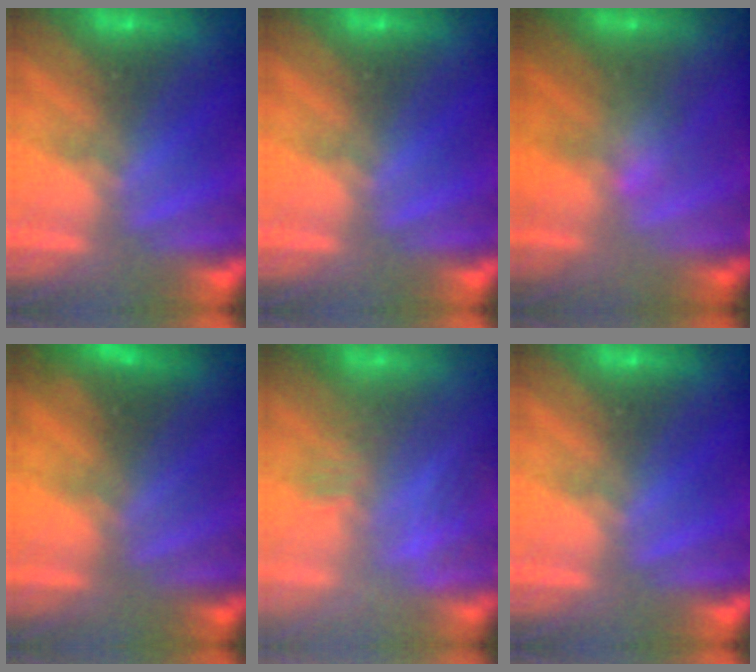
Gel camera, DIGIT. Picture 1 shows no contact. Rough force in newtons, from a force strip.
{"total": 0.0}
{"total": 2.6}
{"total": 1.8}
{"total": 2.9}
{"total": 0.0}